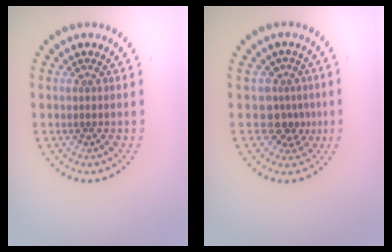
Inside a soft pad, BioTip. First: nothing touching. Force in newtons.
{"total": 2.8, "press": 2.1, "slide": 1.9}